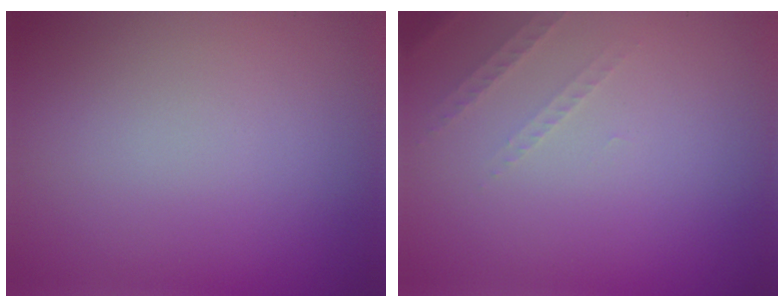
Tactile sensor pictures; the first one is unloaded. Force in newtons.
{"total": 1.3, "press": 1.2, "slide": 0.4}